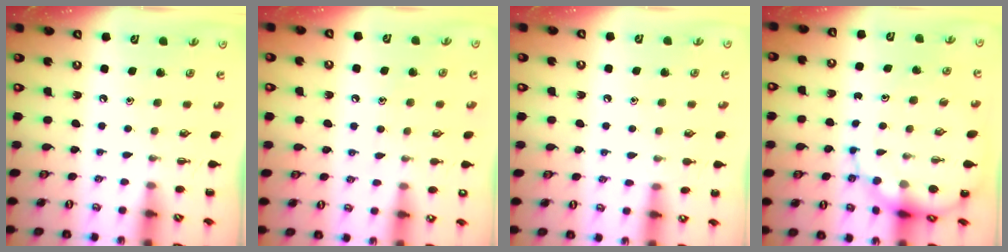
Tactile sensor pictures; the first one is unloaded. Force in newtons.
{"total": 7.1, "press": 7.0, "slide": 1.2}
{"total": 6.9, "press": 6.6, "slide": 1.8}
{"total": 11.9, "press": 11.6, "slide": 2.5}